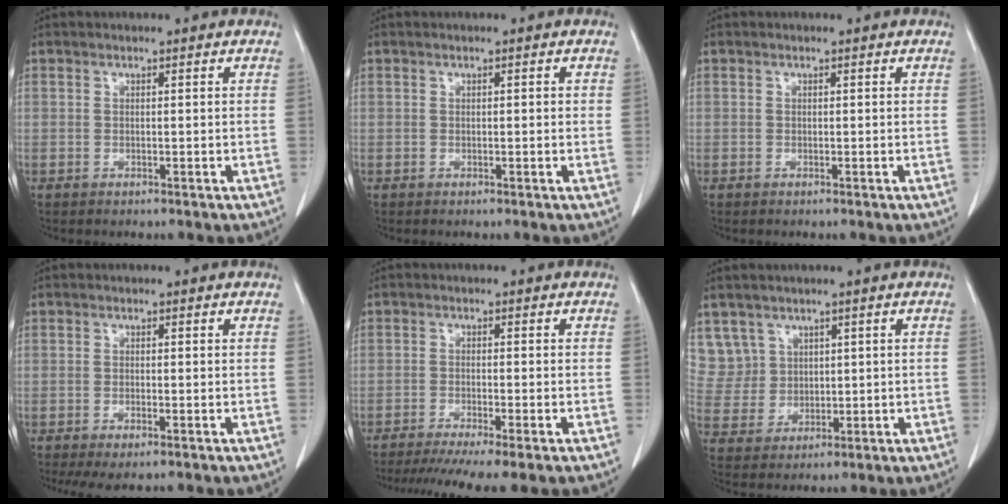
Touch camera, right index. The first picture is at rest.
{"total": 0.7, "force": [0.1, 0.2, 0.7], "torque": [-0.011, 0.001, 0.002]}
{"total": 0.0}
{"total": 3.0, "force": [-1.6, 0.6, 2.4], "torque": [-0.040, -0.009, -0.025]}
{"total": 10.1, "force": [-7.9, 0.0, 6.3], "torque": [-0.087, -0.019, -0.121]}
{"total": 6.6, "force": [3.6, 5.5, -0.2], "torque": [0.002, 0.014, 0.084]}